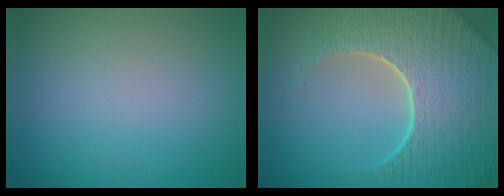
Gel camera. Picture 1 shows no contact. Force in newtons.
{"total": 9.1, "press": 6.5, "slide": 6.3}